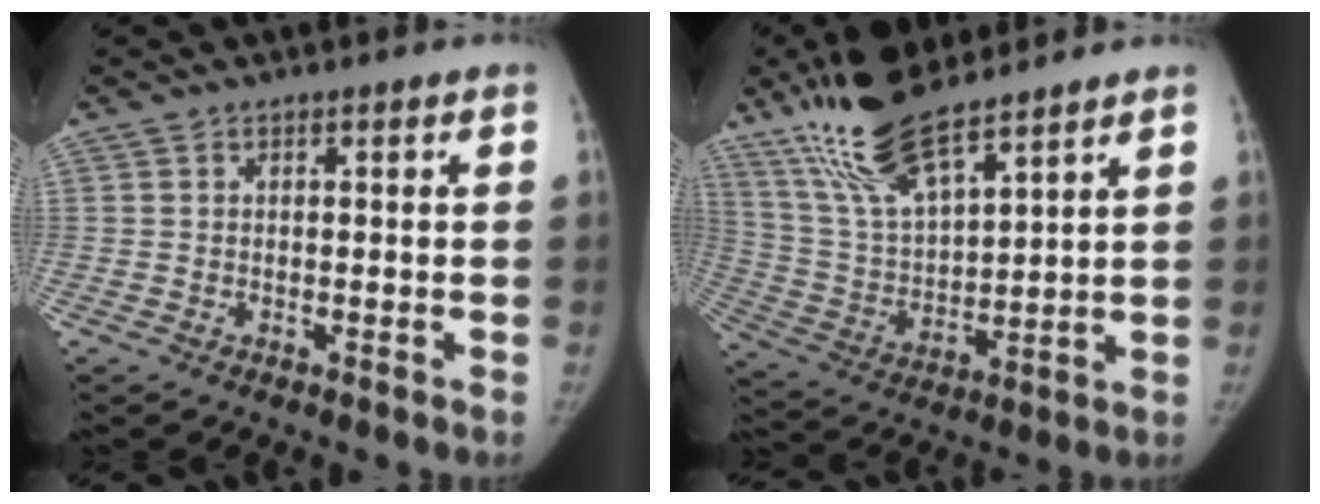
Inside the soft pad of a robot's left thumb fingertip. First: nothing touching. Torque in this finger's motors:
{"motor_torque": [1.07, 1.06, 1.48, -1.30, 0.24]}